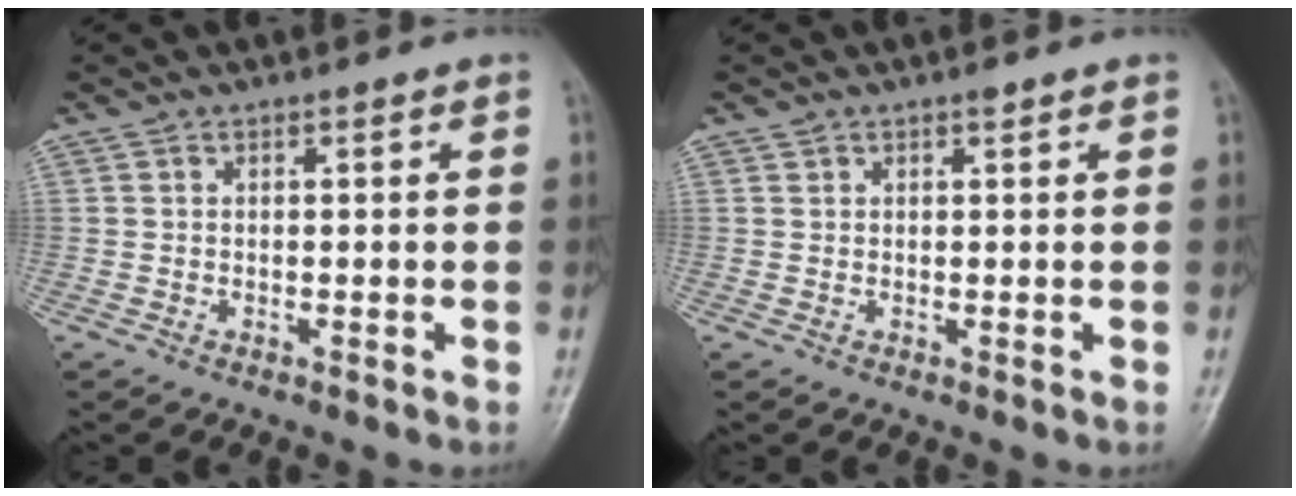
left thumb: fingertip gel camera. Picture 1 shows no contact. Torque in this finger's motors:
{"motor_torque": [0.53, -0.15, 0.50, -0.01, 0.00]}